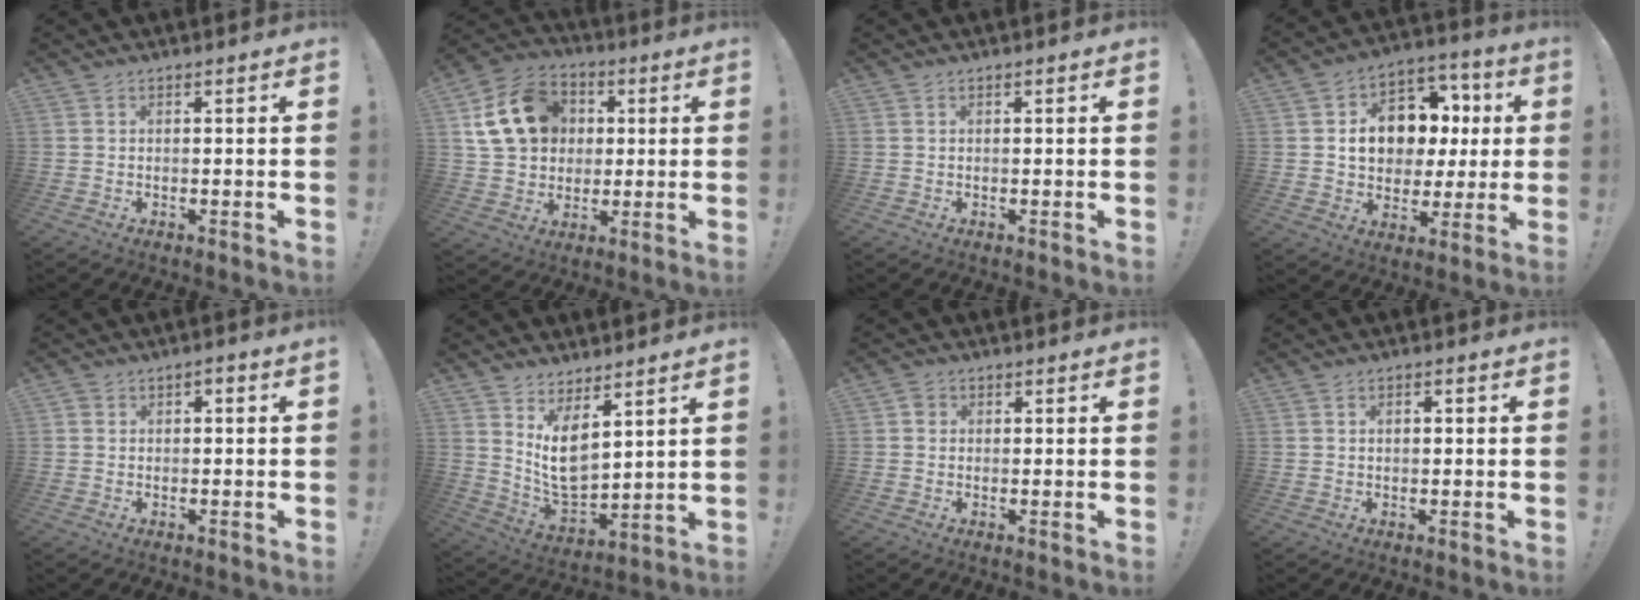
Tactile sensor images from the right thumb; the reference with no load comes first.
{"total": 17.4, "force": [4.8, 14.0, 9.1], "torque": [-0.135, 0.000, 0.101]}
{"total": 0.0}
{"total": 13.6, "force": [2.5, 10.8, 8.0], "torque": [-0.115, -0.006, 0.058]}
{"total": 1.7, "force": [-1.0, 1.2, 0.7], "torque": [-0.010, 0.010, -0.019]}
{"total": 11.2, "force": [5.9, 6.3, 7.1], "torque": [-0.125, -0.057, 0.117]}
{"total": 2.1, "force": [0.3, 1.9, 0.9], "torque": [-0.009, 0.003, 0.005]}
{"total": 1.3, "force": [0.0, 0.8, 1.0], "torque": [-0.015, 0.002, -0.002]}